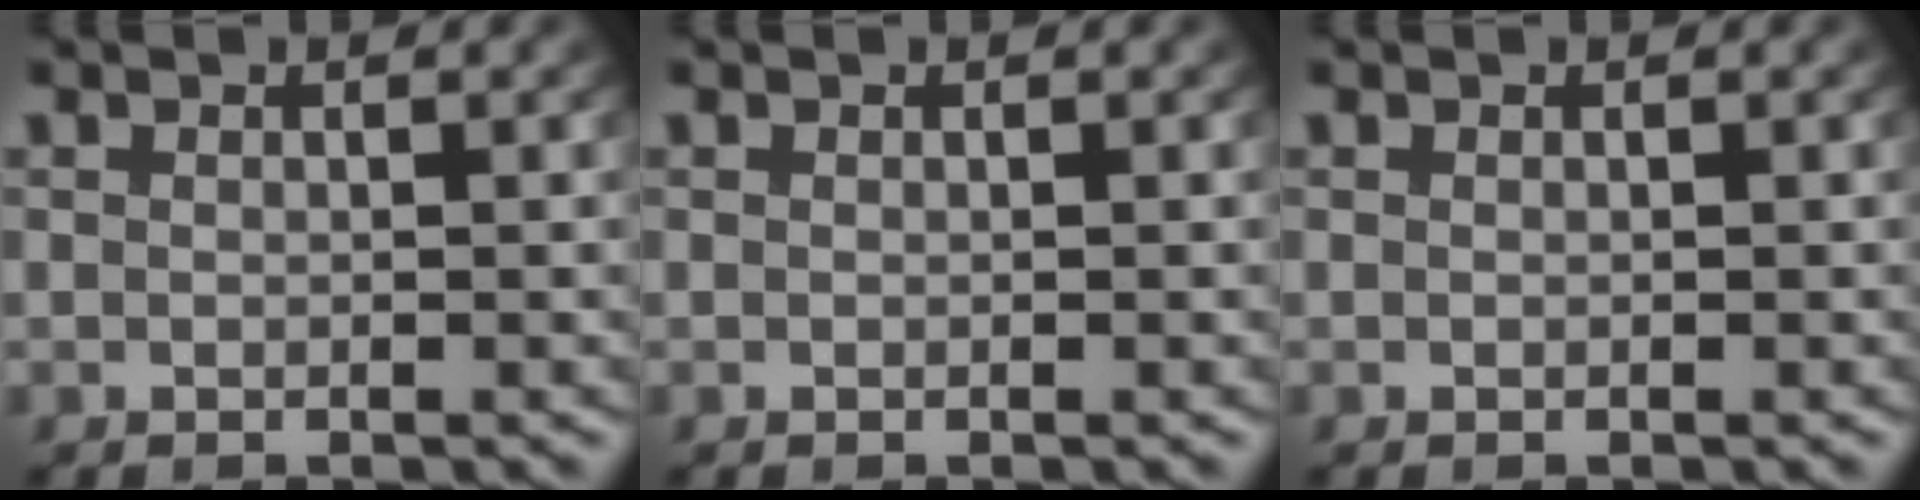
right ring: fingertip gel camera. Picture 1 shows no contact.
{"total": 0.0}
{"total": 0.0}